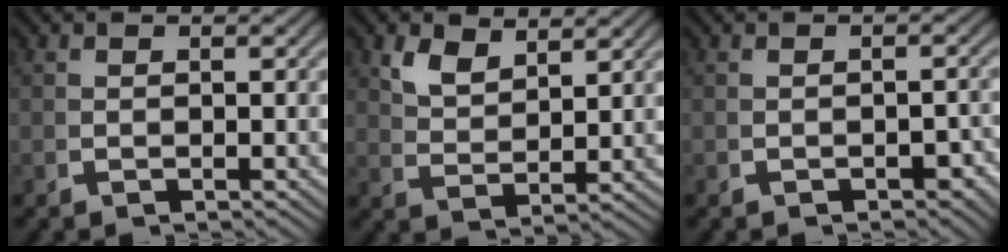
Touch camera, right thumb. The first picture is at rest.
{"total": 3.4, "force": [2.9, 0.7, 1.6], "torque": [-0.032, 0.000, 0.066]}
{"total": 1.4, "force": [-1.3, 0.4, 0.5], "torque": [-0.011, -0.006, -0.017]}